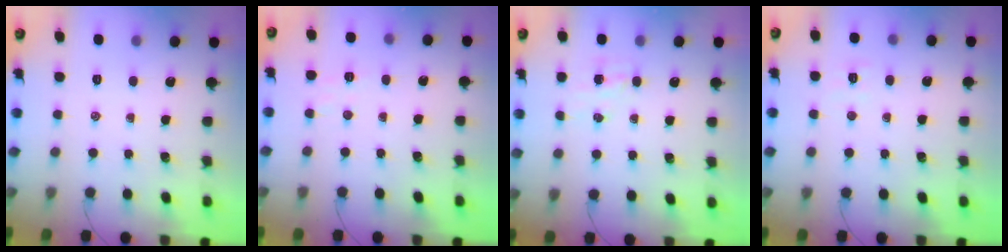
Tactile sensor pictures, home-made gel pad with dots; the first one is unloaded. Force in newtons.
{"total": 4.7, "press": 4.6, "slide": 0.8}
{"total": 4.6, "press": 4.4, "slide": 1.2}
{"total": 4.7, "press": 4.6, "slide": 1.2}